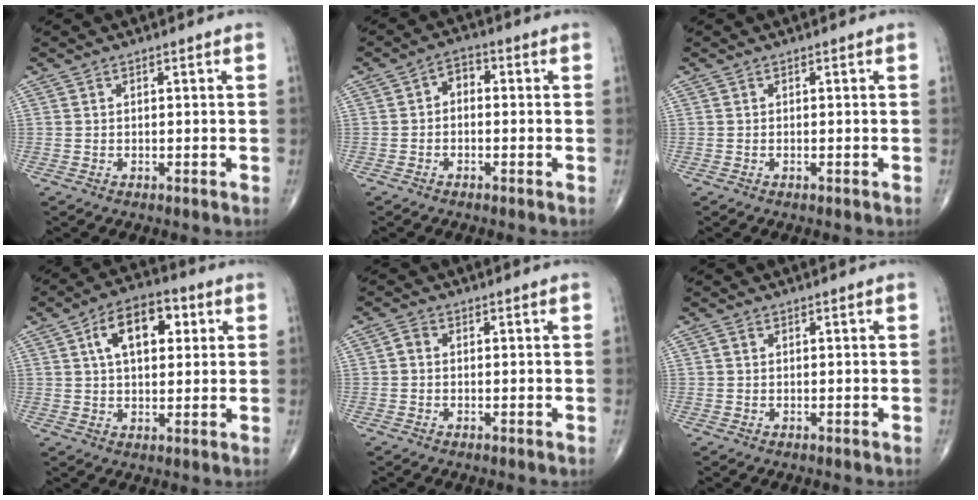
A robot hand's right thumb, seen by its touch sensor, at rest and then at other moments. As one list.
[{"total": 3.3, "force": [-0.4, 2.4, 2.3], "torque": [-0.020, 0.018, -0.021]}, {"total": 0.0}, {"total": 11.6, "force": [3.5, 6.6, 8.8], "torque": [-0.120, 0.011, 0.049]}, {"total": 1.6, "force": [-0.1, 1.3, 1.0], "torque": [-0.012, 0.003, -0.006]}, {"total": 0.7, "force": [0.2, 0.5, 0.4], "torque": [-0.007, 0.002, 0.003]}]